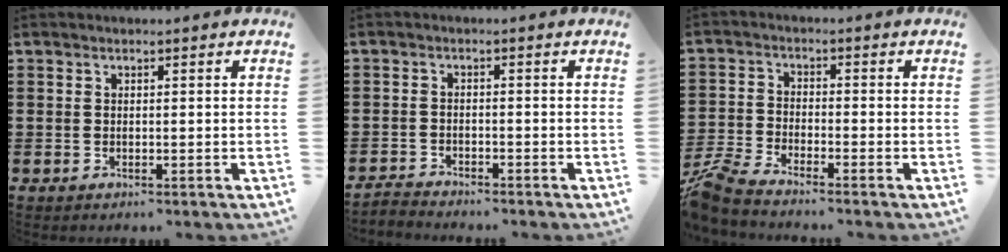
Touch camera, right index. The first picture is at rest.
{"total": 2.0, "force": [-2.0, 0.0, -0.1], "torque": [-0.007, -0.001, -0.041]}
{"total": 4.7, "force": [-4.4, -0.2, 1.4], "torque": [-0.059, -0.021, -0.096]}